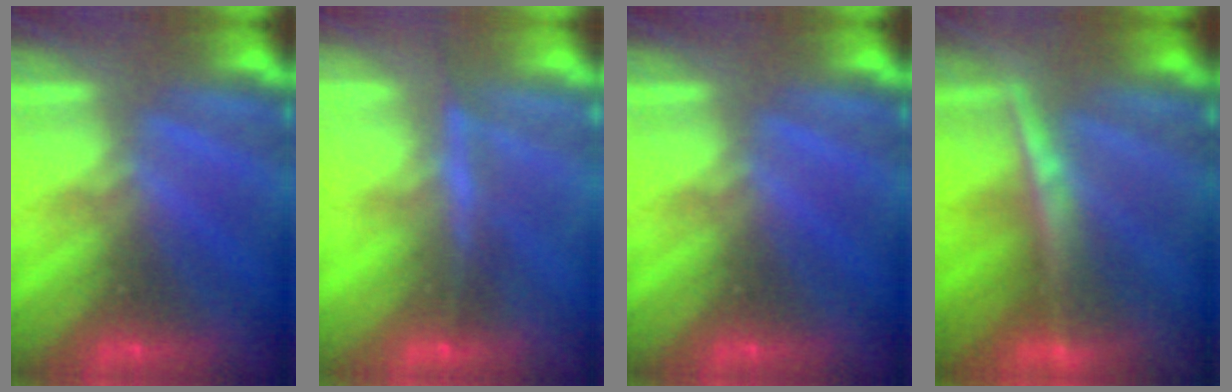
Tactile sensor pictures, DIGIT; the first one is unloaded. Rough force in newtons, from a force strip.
{"total": 4.5}
{"total": 0.0}
{"total": 5.2}